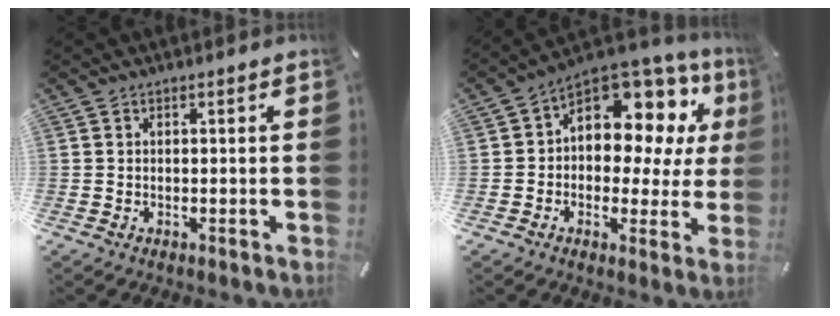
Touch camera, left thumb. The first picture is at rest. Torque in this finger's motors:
{"motor_torque": [0.81, 0.77, 1.10, 0.63, 0.17]}